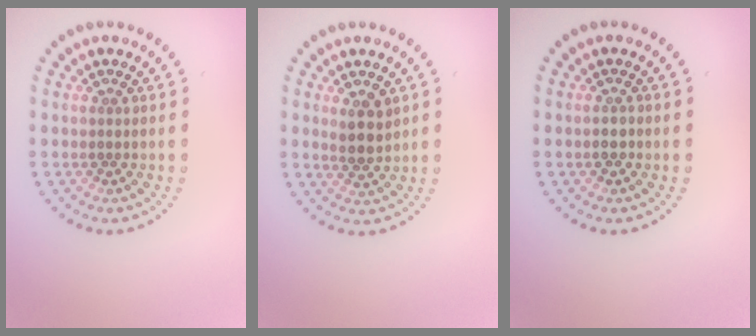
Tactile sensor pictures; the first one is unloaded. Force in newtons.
{"total": 2.4, "press": 2.2, "slide": 1.0}
{"total": 1.0, "press": 1.0, "slide": 0.3}